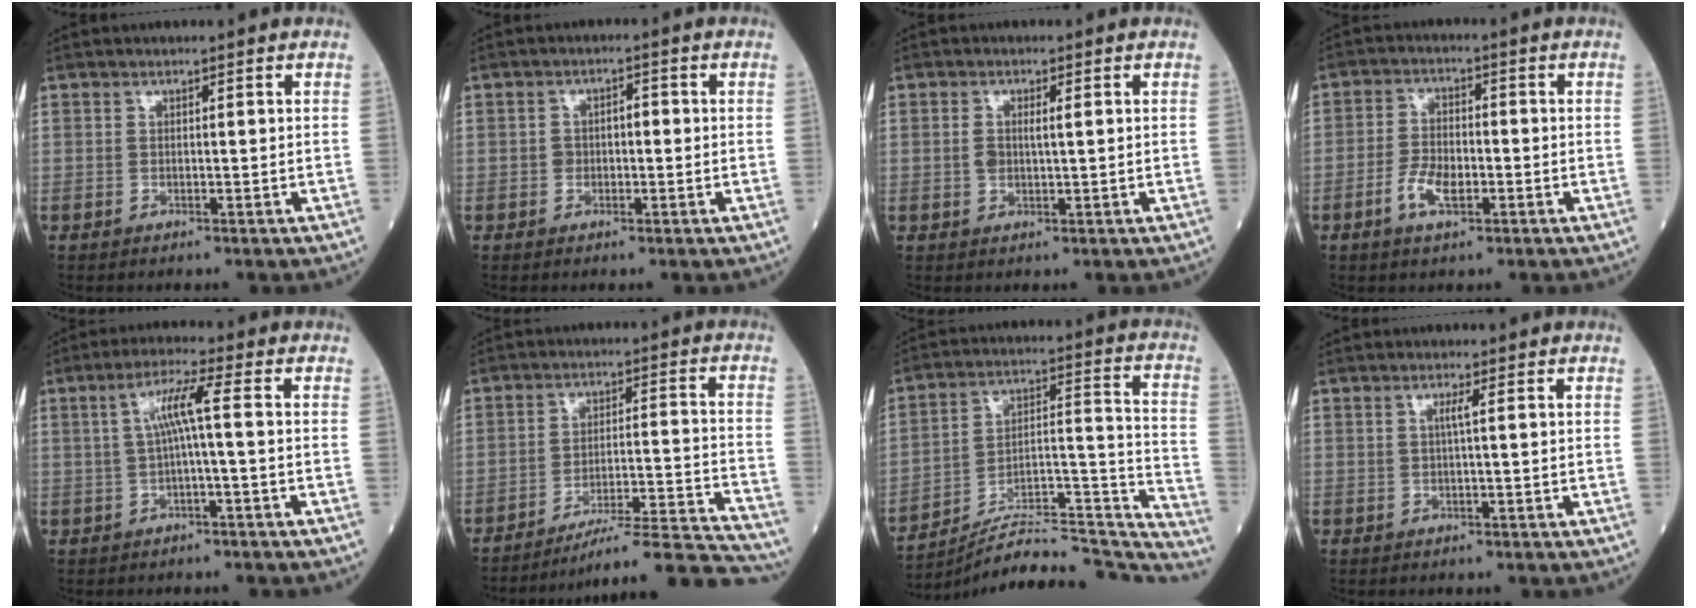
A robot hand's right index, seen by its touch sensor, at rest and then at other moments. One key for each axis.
{"total": 2.5, "fx": -0.2, "fy": 1.7, "fz": 1.9, "tx": -0.030, "ty": 0.017, "tz": -0.002}
{"total": 2.5, "fx": 0.2, "fy": 0.9, "fz": 2.3, "tx": -0.053, "ty": 0.005, "tz": 0.006}
{"total": 4.2, "fx": -1.6, "fy": 2.5, "fz": 3.0, "tx": -0.054, "ty": 0.005, "tz": -0.028}
{"total": 5.1, "fx": 0.2, "fy": -0.3, "fz": 5.1, "tx": -0.095, "ty": 0.018, "tz": 0.008}
{"total": 18.5, "fx": -17.8, "fy": -0.3, "fz": 5.3, "tx": -0.040, "ty": 0.019, "tz": -0.250}
{"total": 27.3, "fx": -25.7, "fy": 3.3, "fz": 8.4, "tx": -0.078, "ty": 0.038, "tz": -0.369}
{"total": 1.3, "fx": 0.2, "fy": -0.3, "fz": 1.2, "tx": -0.024, "ty": 0.002, "tz": 0.001}